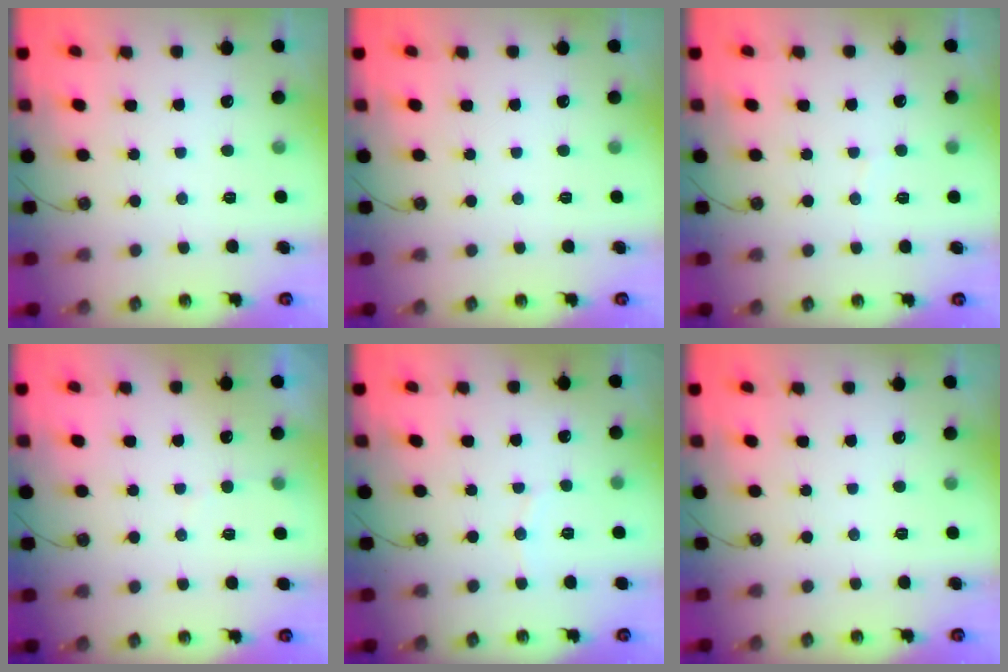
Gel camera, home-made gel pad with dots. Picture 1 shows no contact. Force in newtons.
{"total": 0.0}
{"total": 3.0, "press": 2.9, "slide": 0.3}
{"total": 2.6, "press": 2.6, "slide": 0.3}
{"total": 4.4, "press": 4.2, "slide": 1.5}
{"total": 0.0}